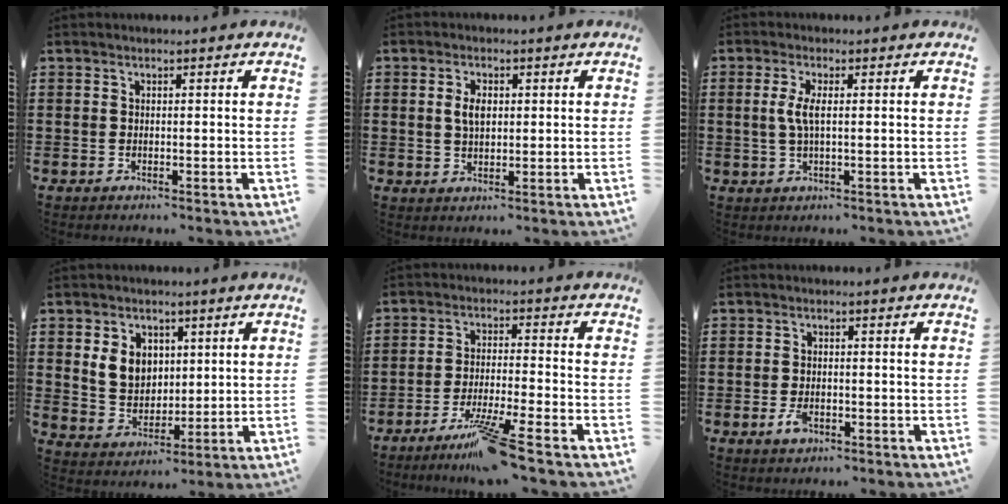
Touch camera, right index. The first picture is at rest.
{"total": 3.3, "force": [0.6, 1.8, 2.7], "torque": [-0.048, 0.007, 0.006]}
{"total": 3.5, "force": [0.3, 0.9, 3.4], "torque": [-0.080, -0.004, -0.001]}
{"total": 6.5, "force": [1.9, 5.4, 3.0], "torque": [-0.074, 0.016, 0.033]}
{"total": 8.0, "force": [-5.8, -0.5, 5.4], "torque": [-0.105, -0.015, -0.111]}
{"total": 2.4, "force": [-1.0, 1.3, 1.8], "torque": [-0.040, -0.005, -0.019]}